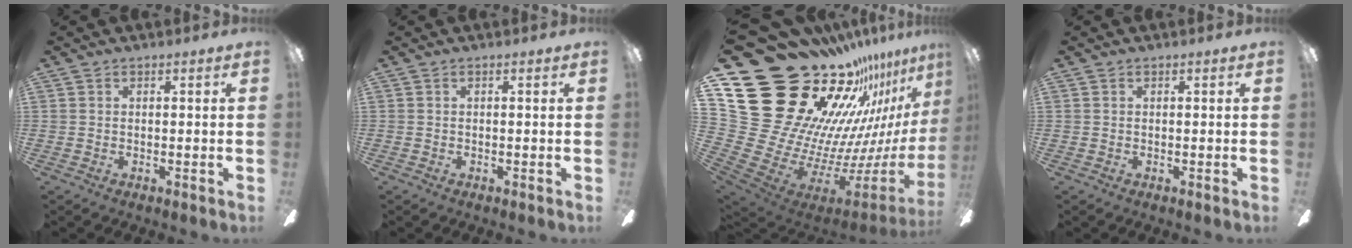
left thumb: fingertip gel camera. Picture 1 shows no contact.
{"total": 0.0}
{"total": 30.4, "force": [19.9, 17.5, 14.8], "torque": [-0.160, -0.265, 0.463]}
{"total": 0.0}